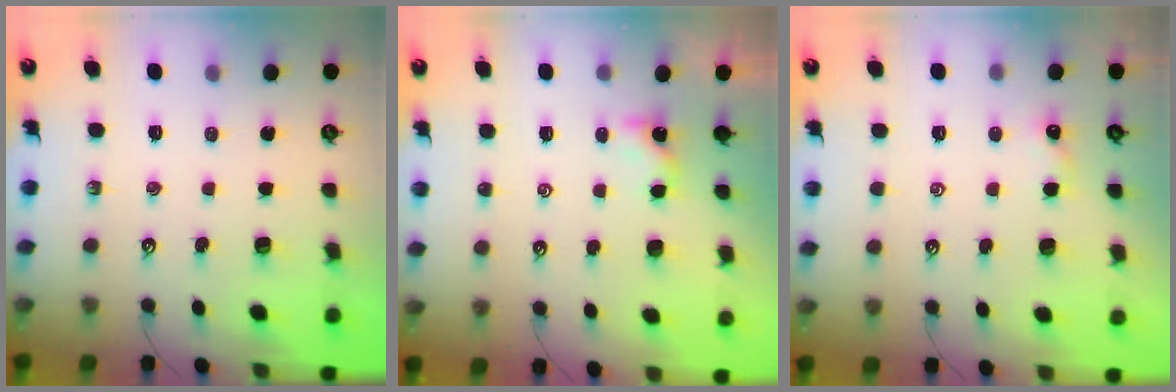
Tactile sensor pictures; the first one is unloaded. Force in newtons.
{"total": 0.8, "press": 0.8, "slide": 0.1}
{"total": 1.8, "press": 1.8, "slide": 0.3}